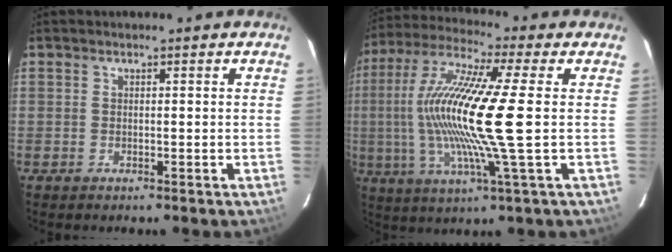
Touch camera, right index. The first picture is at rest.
{"total": 17.8, "force": [-0.3, -0.4, 17.8], "torque": [-0.345, -0.005, -0.013]}